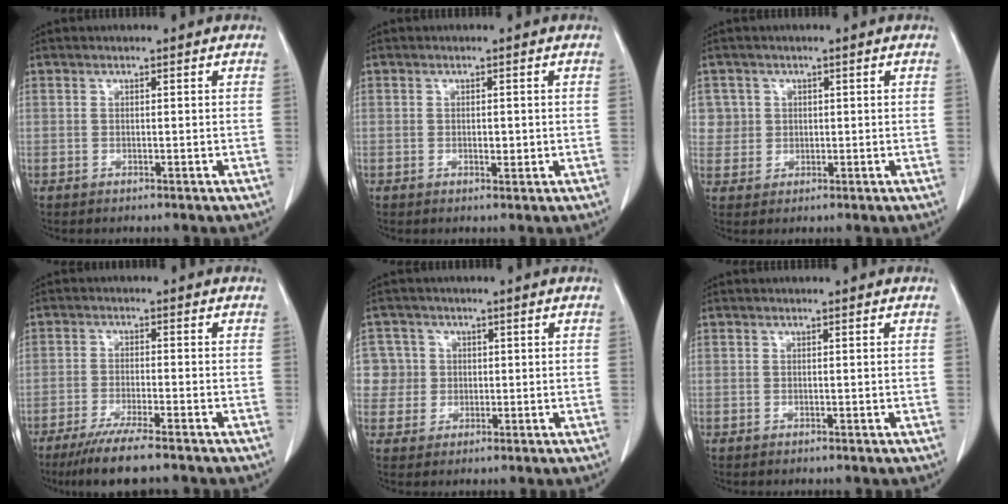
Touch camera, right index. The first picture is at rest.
{"total": 1.3, "force": [-0.1, 0.7, 1.1], "torque": [-0.016, 0.000, 0.000]}
{"total": 3.5, "force": [1.0, 3.3, -0.3], "torque": [0.028, 0.004, 0.018]}
{"total": 8.1, "force": [-6.3, 0.1, 5.0], "torque": [-0.082, -0.020, -0.103]}
{"total": 5.4, "force": [0.7, 5.4, -0.2], "torque": [0.018, 0.019, 0.017]}
{"total": 0.0}